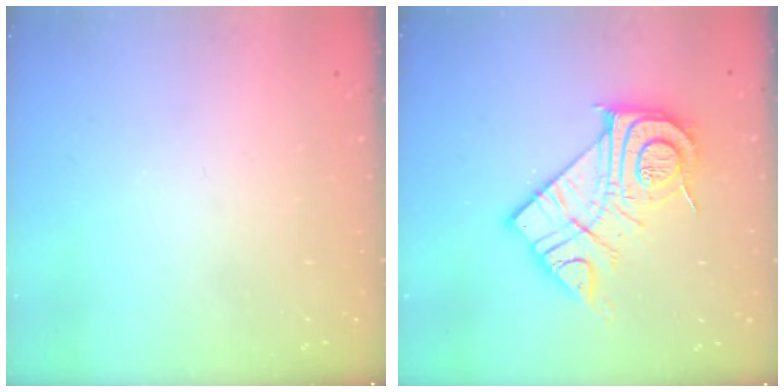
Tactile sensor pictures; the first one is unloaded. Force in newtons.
{"total": 18.1, "press": 18.0, "slide": 1.5}